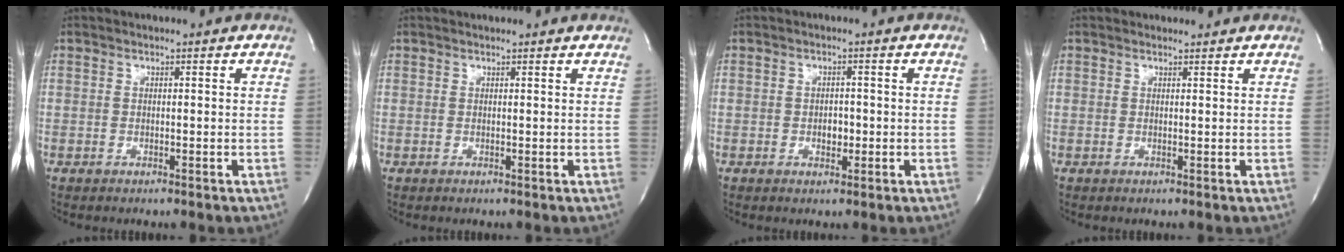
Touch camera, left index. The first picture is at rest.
{"total": 3.9, "force": [3.7, 0.5, 0.9], "torque": [-0.016, 0.018, 0.035]}
{"total": 1.7, "force": [-0.4, 1.2, 1.2], "torque": [-0.018, 0.000, -0.005]}
{"total": 1.5, "force": [1.5, 0.3, -0.1], "torque": [-0.013, 0.004, 0.019]}